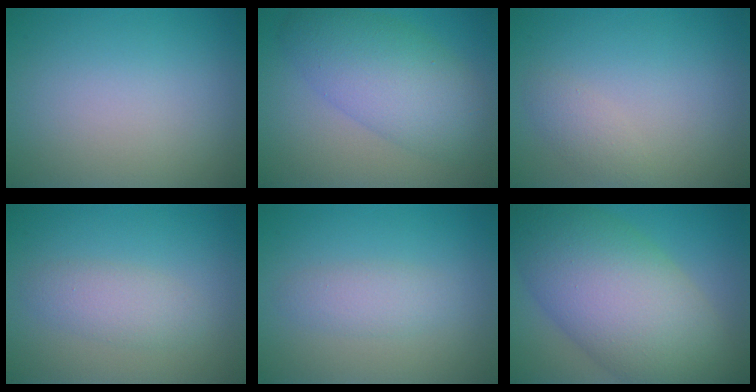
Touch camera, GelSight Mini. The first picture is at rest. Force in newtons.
{"total": 6.8, "press": 6.8, "slide": 0.3}
{"total": 1.3, "press": 1.3, "slide": 0.1}
{"total": 2.5, "press": 2.5, "slide": 0.1}
{"total": 2.0, "press": 2.0, "slide": 0.1}
{"total": 12.7, "press": 12.7, "slide": 0.2}